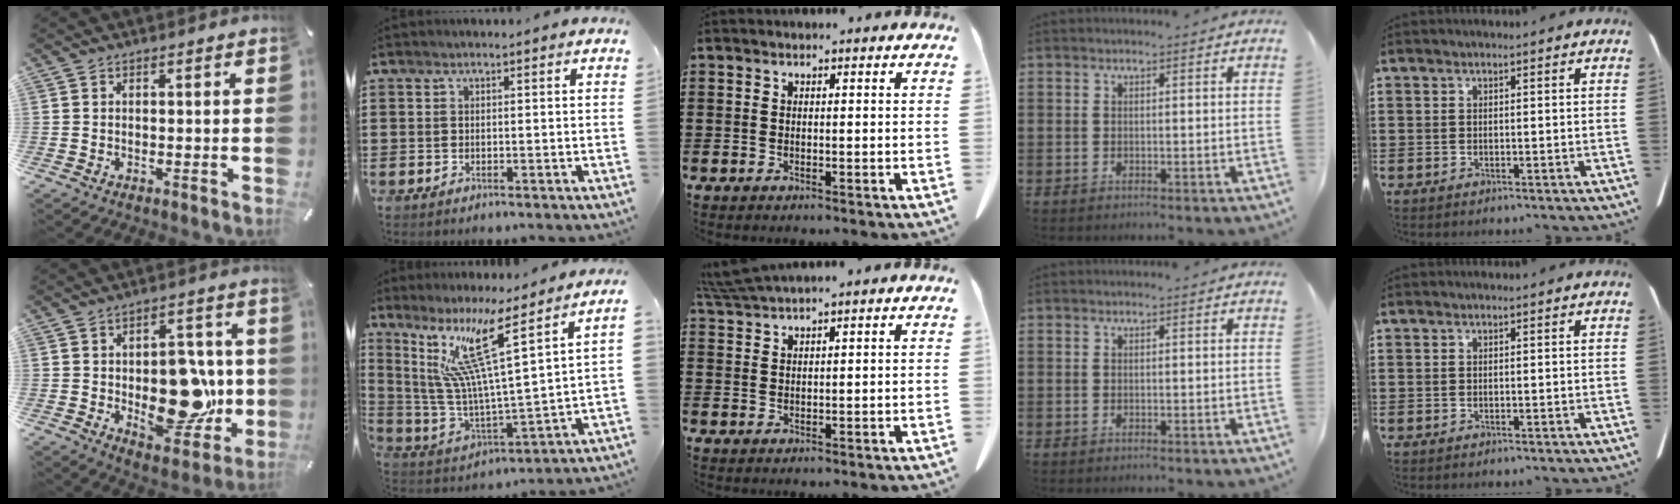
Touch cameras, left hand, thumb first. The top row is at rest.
{"thumb": {"total": 17.3, "force": [-1.5, 11.0, 13.2], "torque": [-0.167, -0.007, -0.018]}, "index": {"total": 11.6, "force": [7.5, 0.0, 8.9], "torque": [-0.203, -0.042, 0.119]}, "middle": {"total": 3.3, "force": [3.1, -0.3, 1.2], "torque": [-0.033, -0.004, 0.059]}}